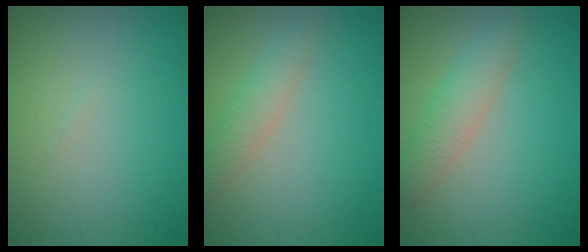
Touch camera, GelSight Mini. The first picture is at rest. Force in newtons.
{"total": 2.2, "press": 2.2, "slide": 0.1}
{"total": 2.7, "press": 2.7, "slide": 0.1}